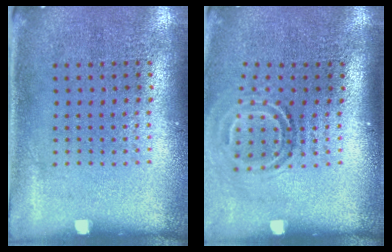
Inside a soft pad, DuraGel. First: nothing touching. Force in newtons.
{"total": 1.7, "press": 1.1, "slide": 1.3}